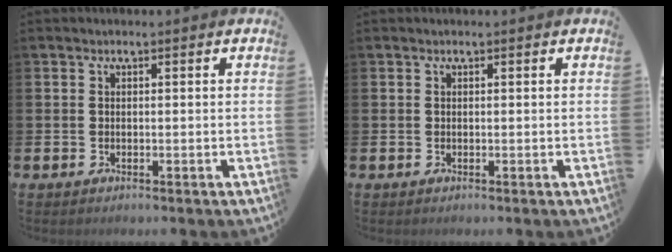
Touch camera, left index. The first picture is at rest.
{"total": 0.0}